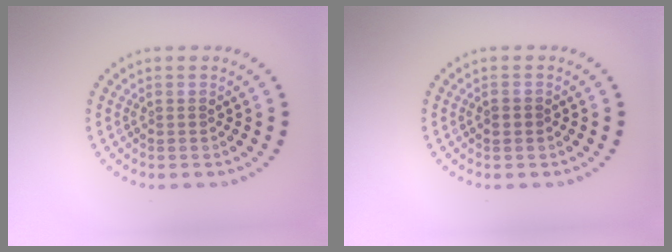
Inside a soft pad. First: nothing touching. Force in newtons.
{"total": 1.3, "press": 1.3, "slide": 0.2}